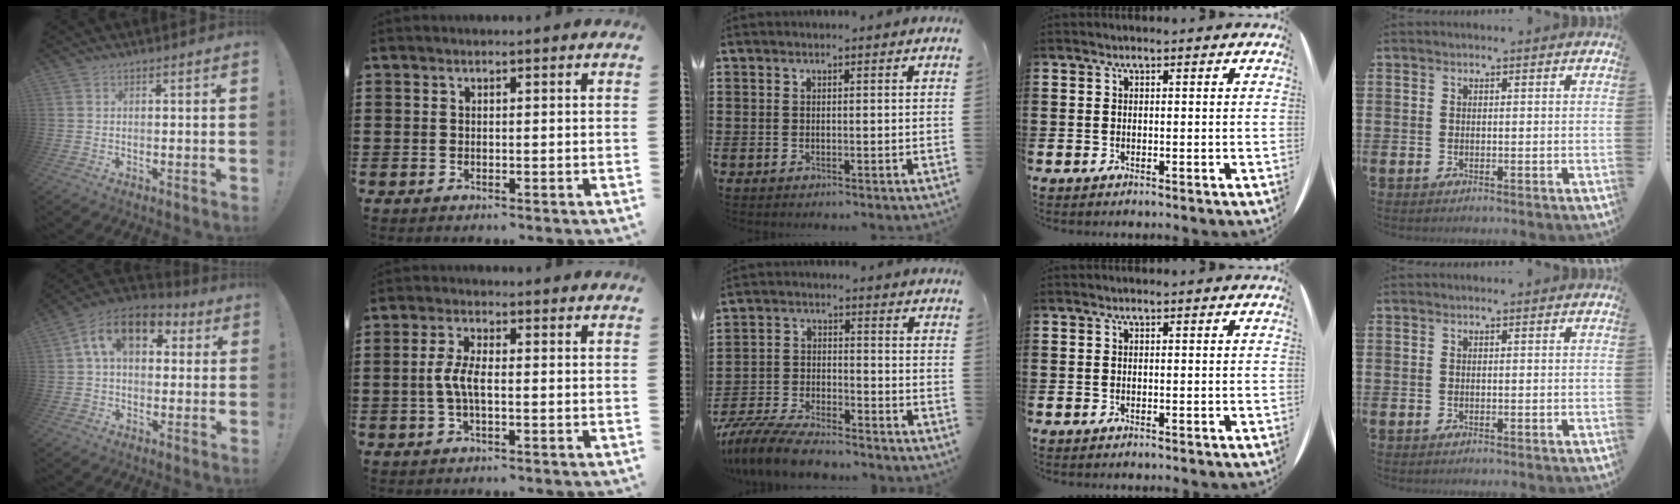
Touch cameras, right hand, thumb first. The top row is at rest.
{"thumb": {"total": 14.0, "force": [4.9, 8.5, 10.0], "torque": [-0.164, -0.002, 0.090]}, "index": {"total": 4.1, "force": [-0.5, 1.3, 3.8], "torque": [-0.096, -0.006, -0.018]}, "middle": {"total": 8.0, "force": [-7.5, 1.1, 2.6], "torque": [-0.058, 0.007, -0.147]}}